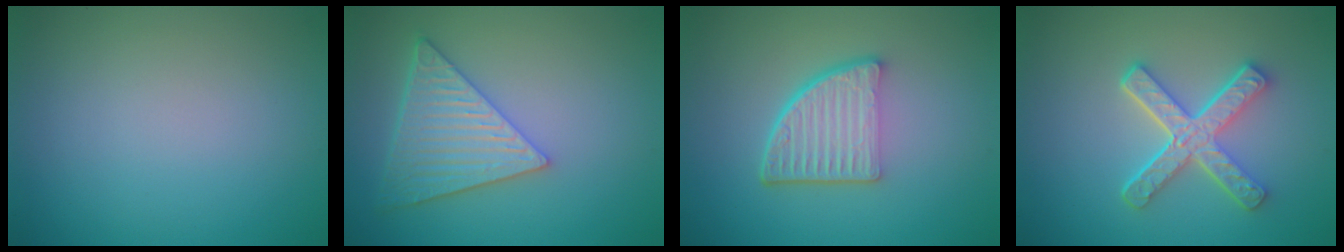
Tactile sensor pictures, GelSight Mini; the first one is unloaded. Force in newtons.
{"total": 6.0, "press": 4.9, "slide": 3.4}
{"total": 5.5, "press": 3.8, "slide": 3.9}
{"total": 5.0, "press": 3.8, "slide": 3.2}